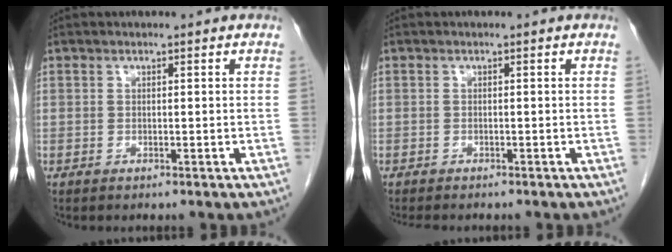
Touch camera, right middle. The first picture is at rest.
{"total": 3.2, "force": [-2.7, 0.9, 1.3], "torque": [-0.021, -0.007, -0.035]}